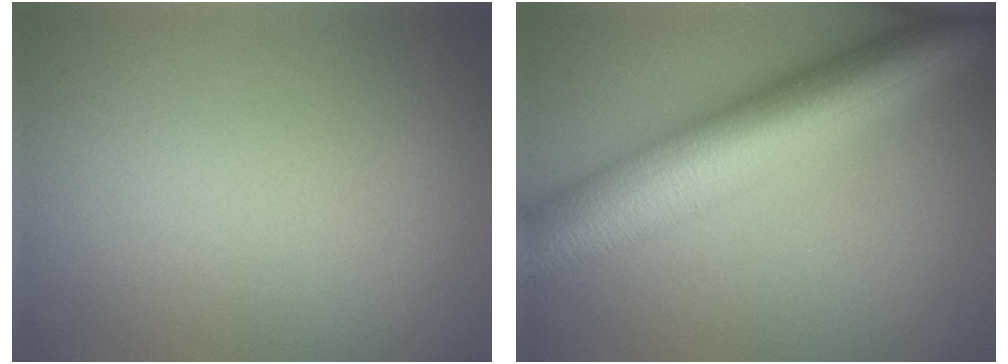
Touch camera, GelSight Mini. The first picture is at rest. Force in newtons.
{"total": 11.1, "press": 11.1, "slide": 0.2}